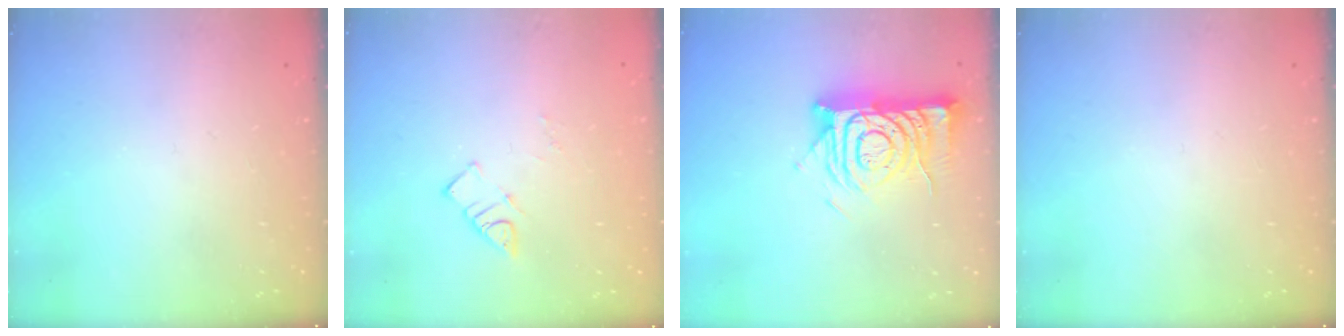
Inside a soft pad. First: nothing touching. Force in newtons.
{"total": 3.7, "press": 3.6, "slide": 0.2}
{"total": 12.4, "press": 12.4, "slide": 0.9}
{"total": 0.0}